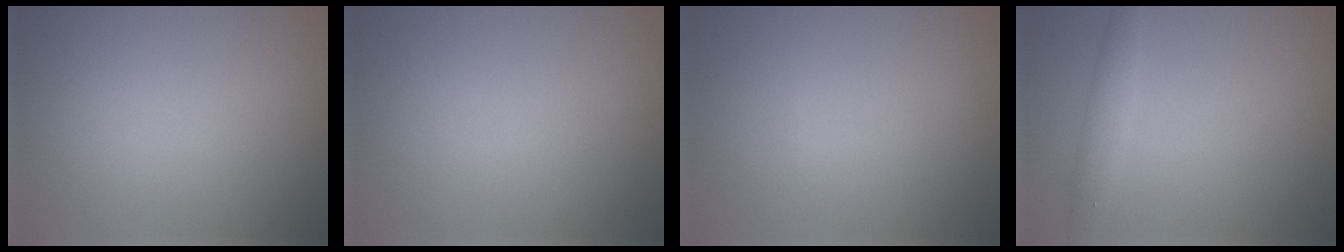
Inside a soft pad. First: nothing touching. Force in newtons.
{"total": 0.0}
{"total": 0.0}
{"total": 1.8, "press": 1.8, "slide": 0.1}